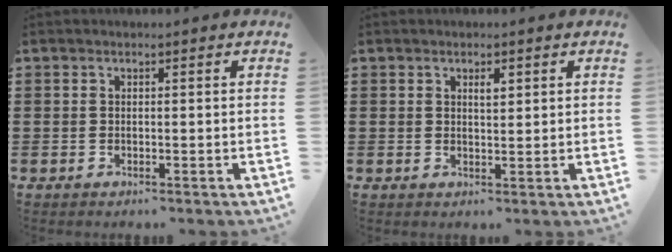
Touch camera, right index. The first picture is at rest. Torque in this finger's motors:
{"motor_torque": [0.38, 0.35, 0.02, 0.03]}